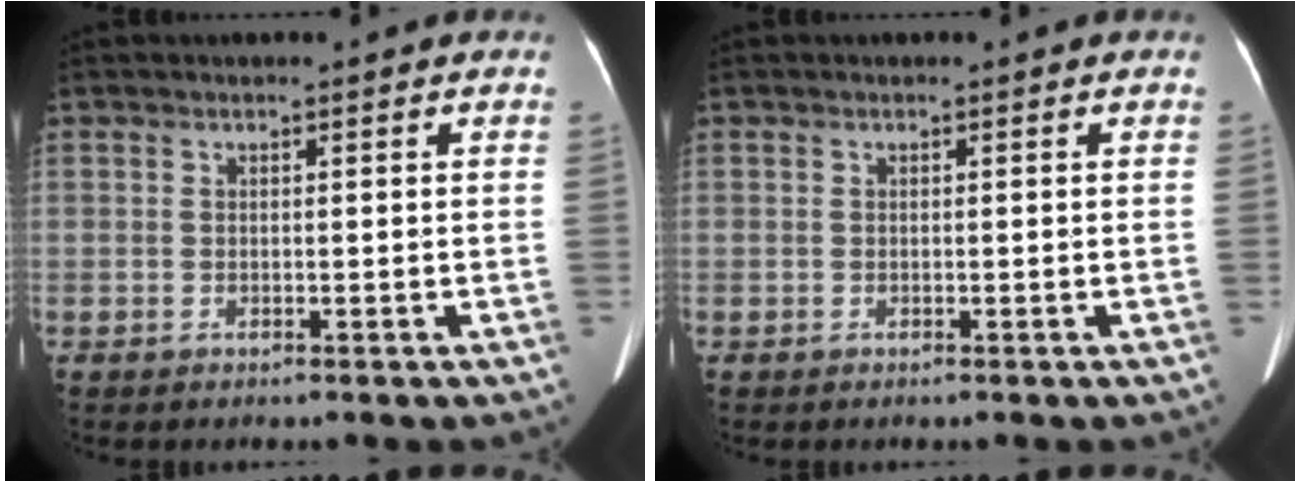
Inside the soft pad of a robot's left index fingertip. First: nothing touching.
{"total": 0.0}